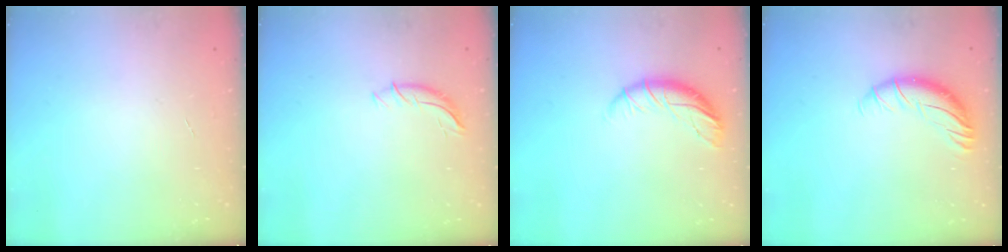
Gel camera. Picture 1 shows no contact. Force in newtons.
{"total": 6.2, "press": 6.2, "slide": 0.6}
{"total": 9.8, "press": 9.6, "slide": 1.7}
{"total": 9.6, "press": 9.4, "slide": 1.9}